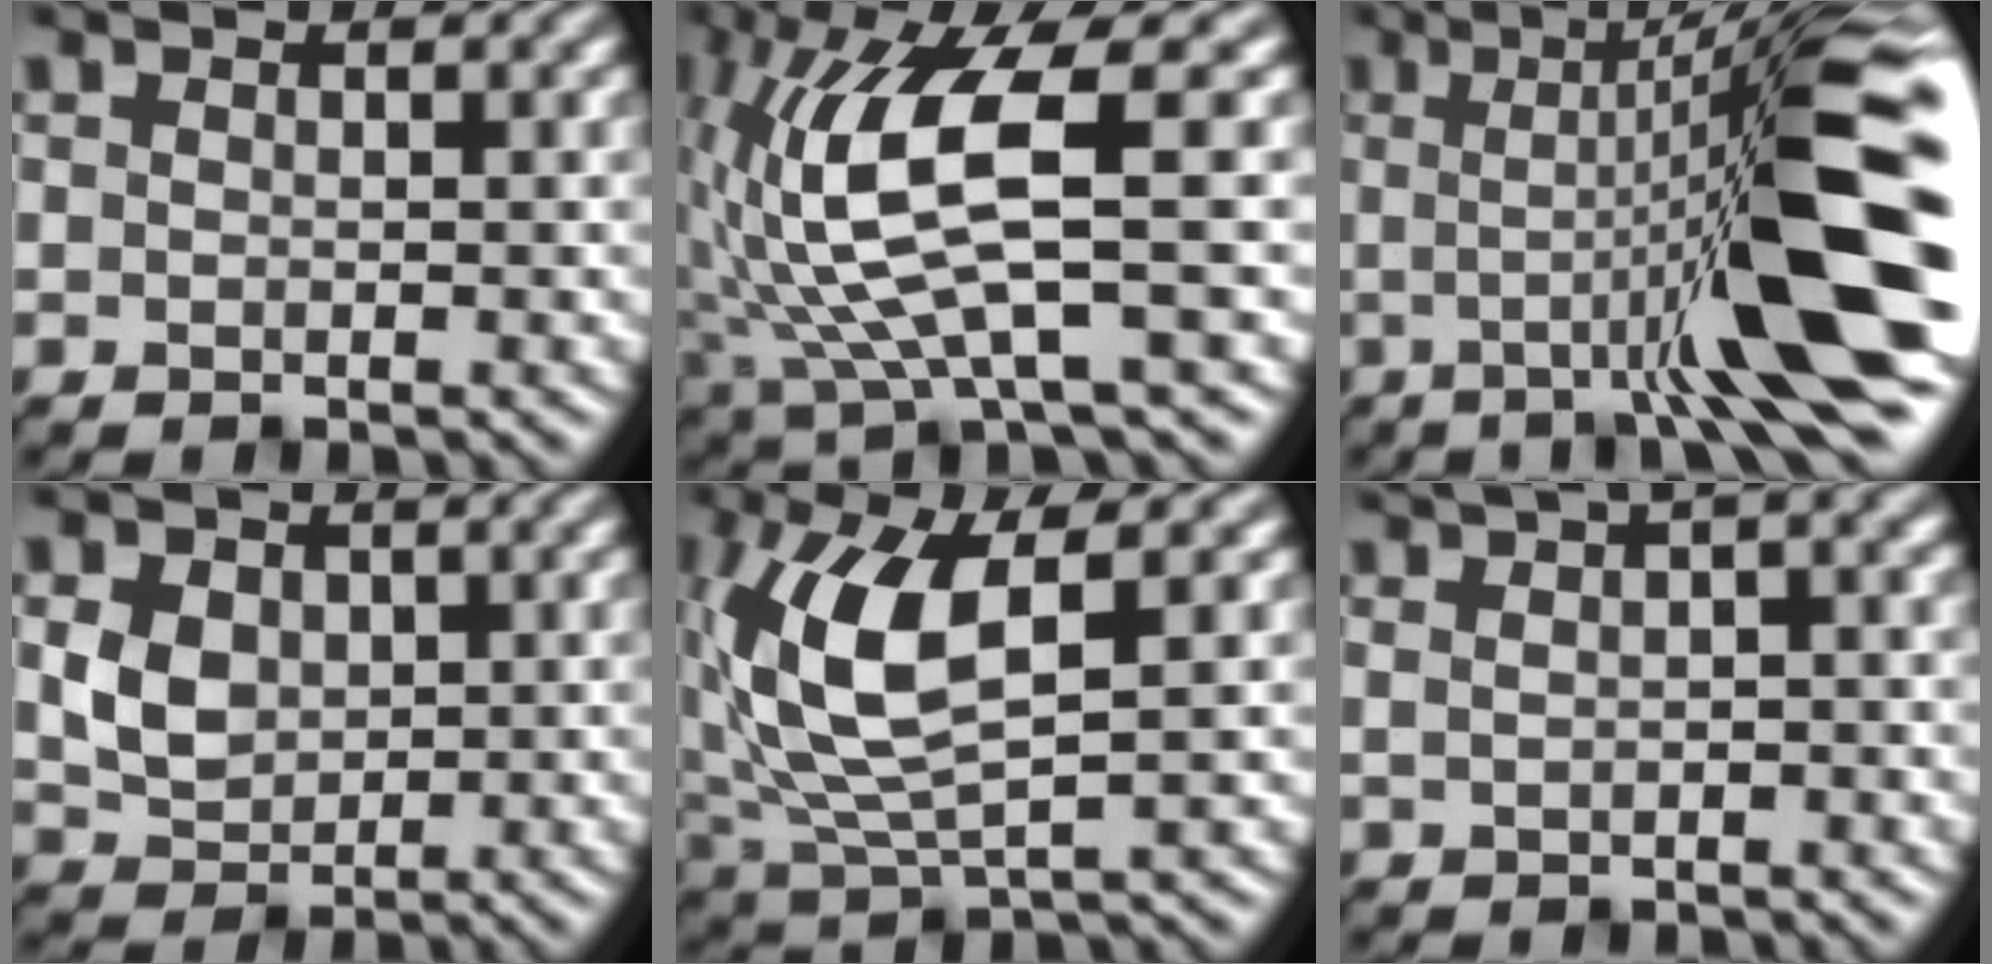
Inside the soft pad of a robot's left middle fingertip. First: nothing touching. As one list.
[{"total": 9.1, "force": [0.9, 2.5, 8.7], "torque": [-0.183, -0.007, 0.023]}, {"total": 12.0, "force": [-1.0, 1.8, 11.9], "torque": [-0.160, 0.005, -0.022]}, {"total": 3.0, "force": [0.4, 2.5, 1.5], "torque": [-0.041, -0.004, 0.009]}, {"total": 8.5, "force": [1.3, 3.6, 7.5], "torque": [-0.175, 0.001, 0.028]}, {"total": 6.8, "force": [3.2, 2.8, 5.4], "torque": [-0.066, 0.029, 0.032]}]